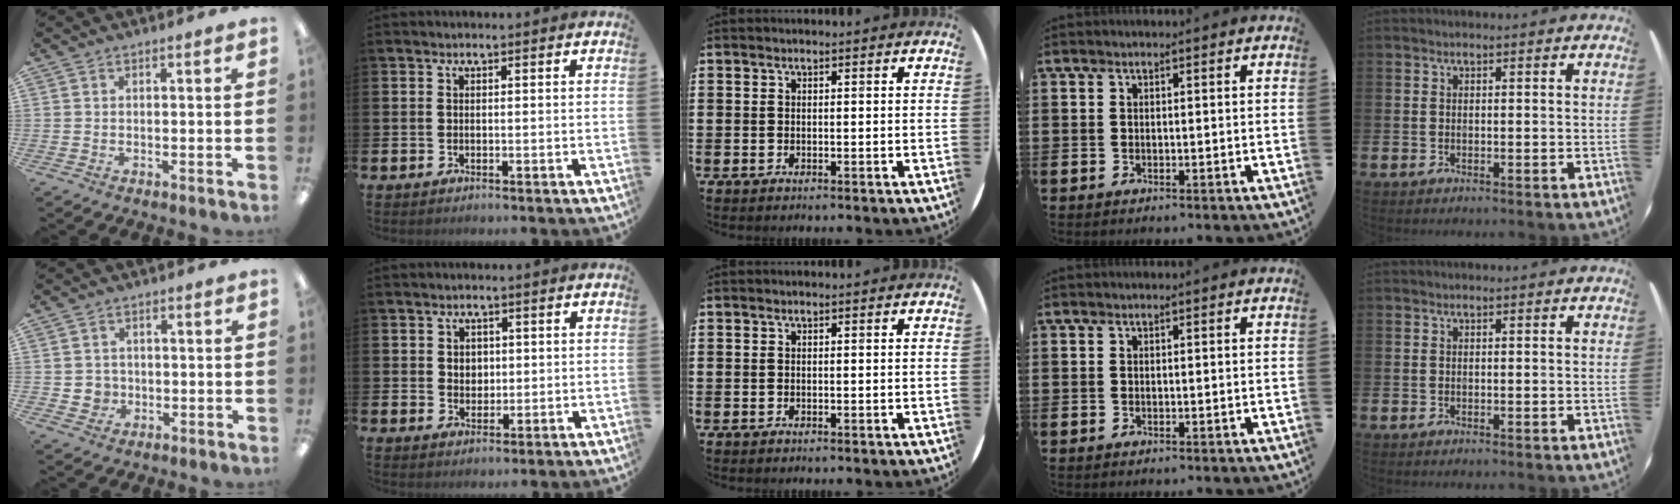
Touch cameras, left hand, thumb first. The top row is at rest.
{"thumb": {"total": 3.8, "force": [-0.4, 3.7, 0.7], "torque": [-0.002, 0.001, -0.008]}, "index": {"total": 2.2, "force": [1.0, 1.9, 0.7], "torque": [0.004, 0.000, 0.011]}}